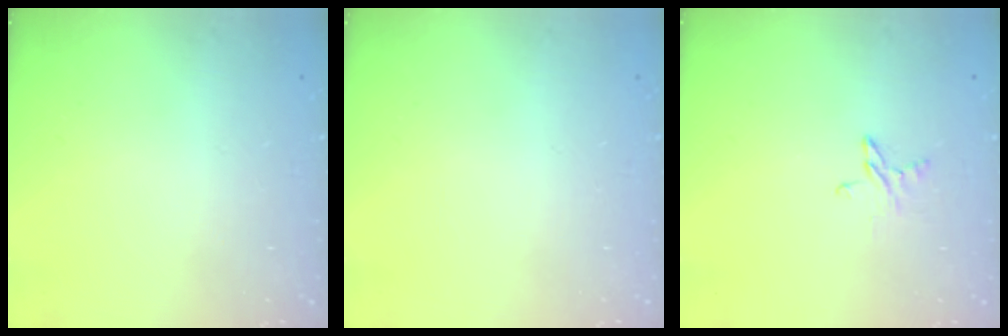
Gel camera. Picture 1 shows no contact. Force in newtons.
{"total": 0.0}
{"total": 3.8, "press": 3.8, "slide": 0.4}